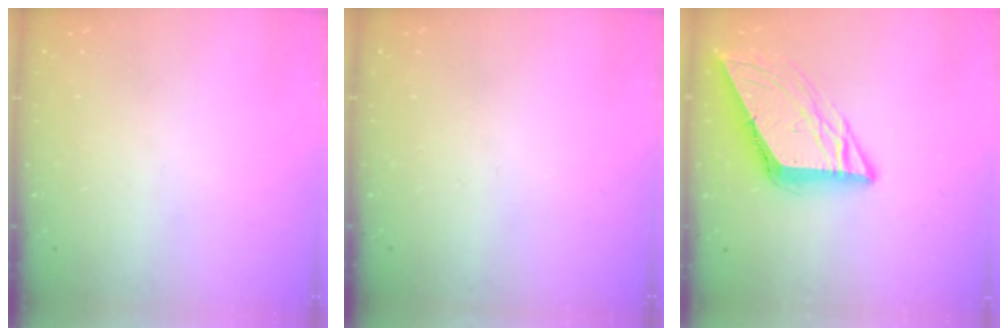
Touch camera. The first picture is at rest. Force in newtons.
{"total": 0.0}
{"total": 9.1, "press": 9.1, "slide": 0.8}